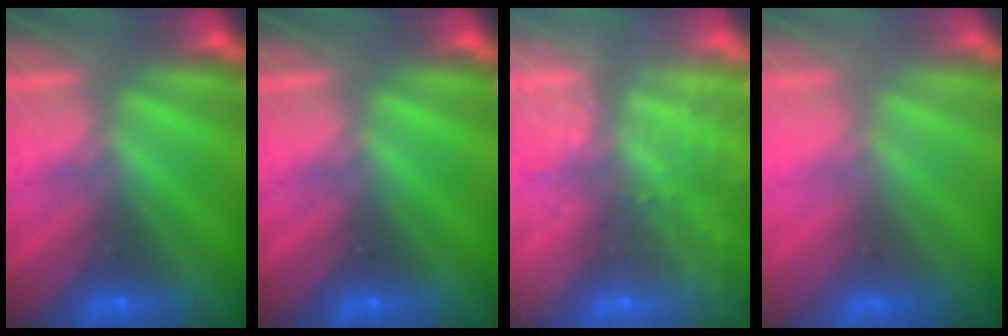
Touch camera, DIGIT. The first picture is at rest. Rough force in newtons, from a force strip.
{"total": 0.0}
{"total": 8.6}
{"total": 2.8}